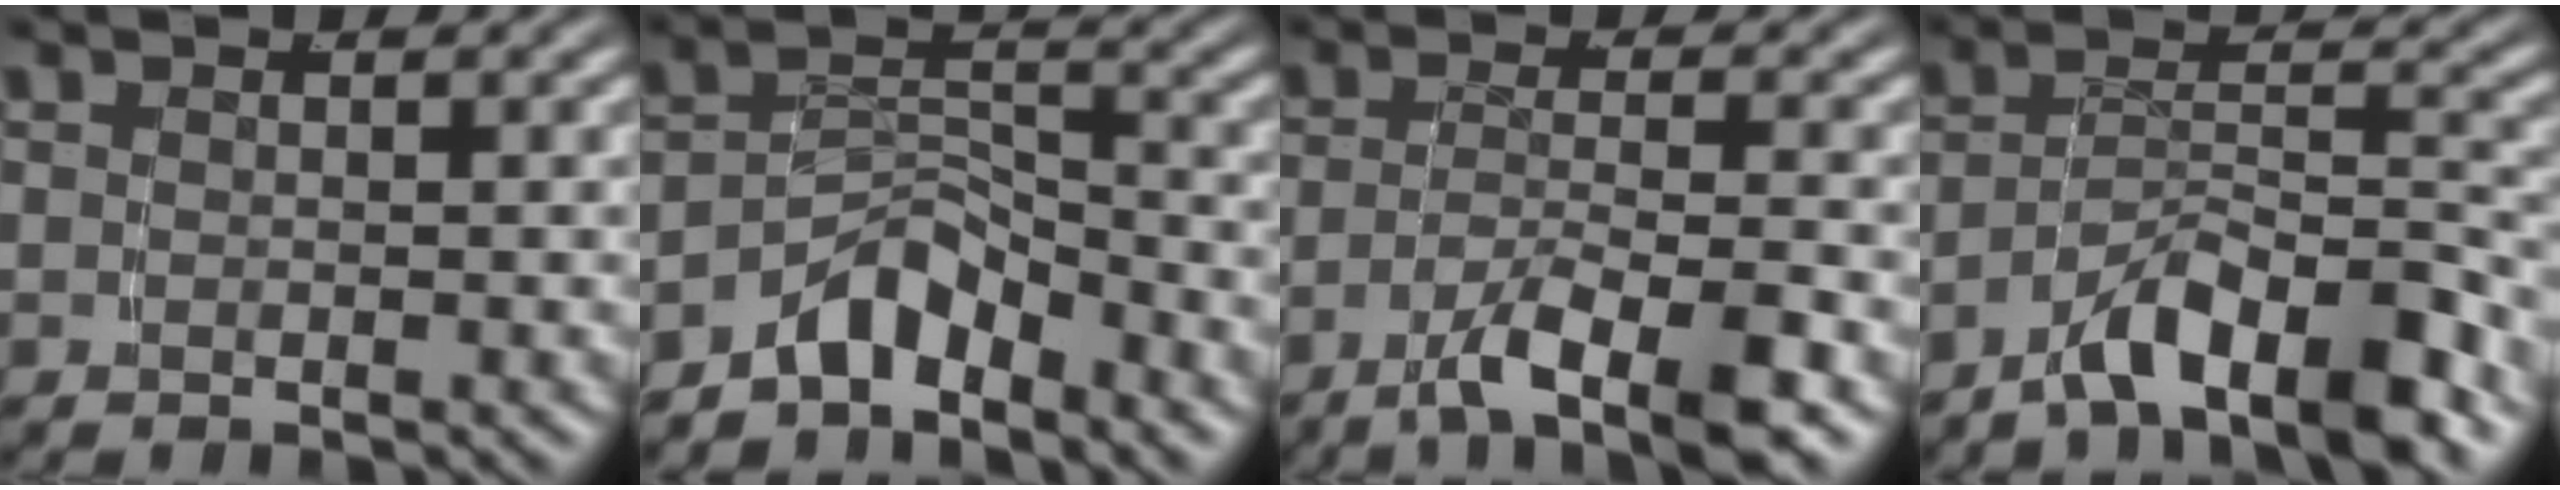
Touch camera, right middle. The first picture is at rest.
{"total": 5.2, "force": [-4.1, 2.1, 2.4], "torque": [-0.020, 0.003, -0.073]}
{"total": 5.8, "force": [-3.7, 0.9, 4.4], "torque": [-0.069, -0.014, -0.052]}
{"total": 6.3, "force": [-4.5, 1.8, 4.1], "torque": [-0.056, 0.001, -0.073]}